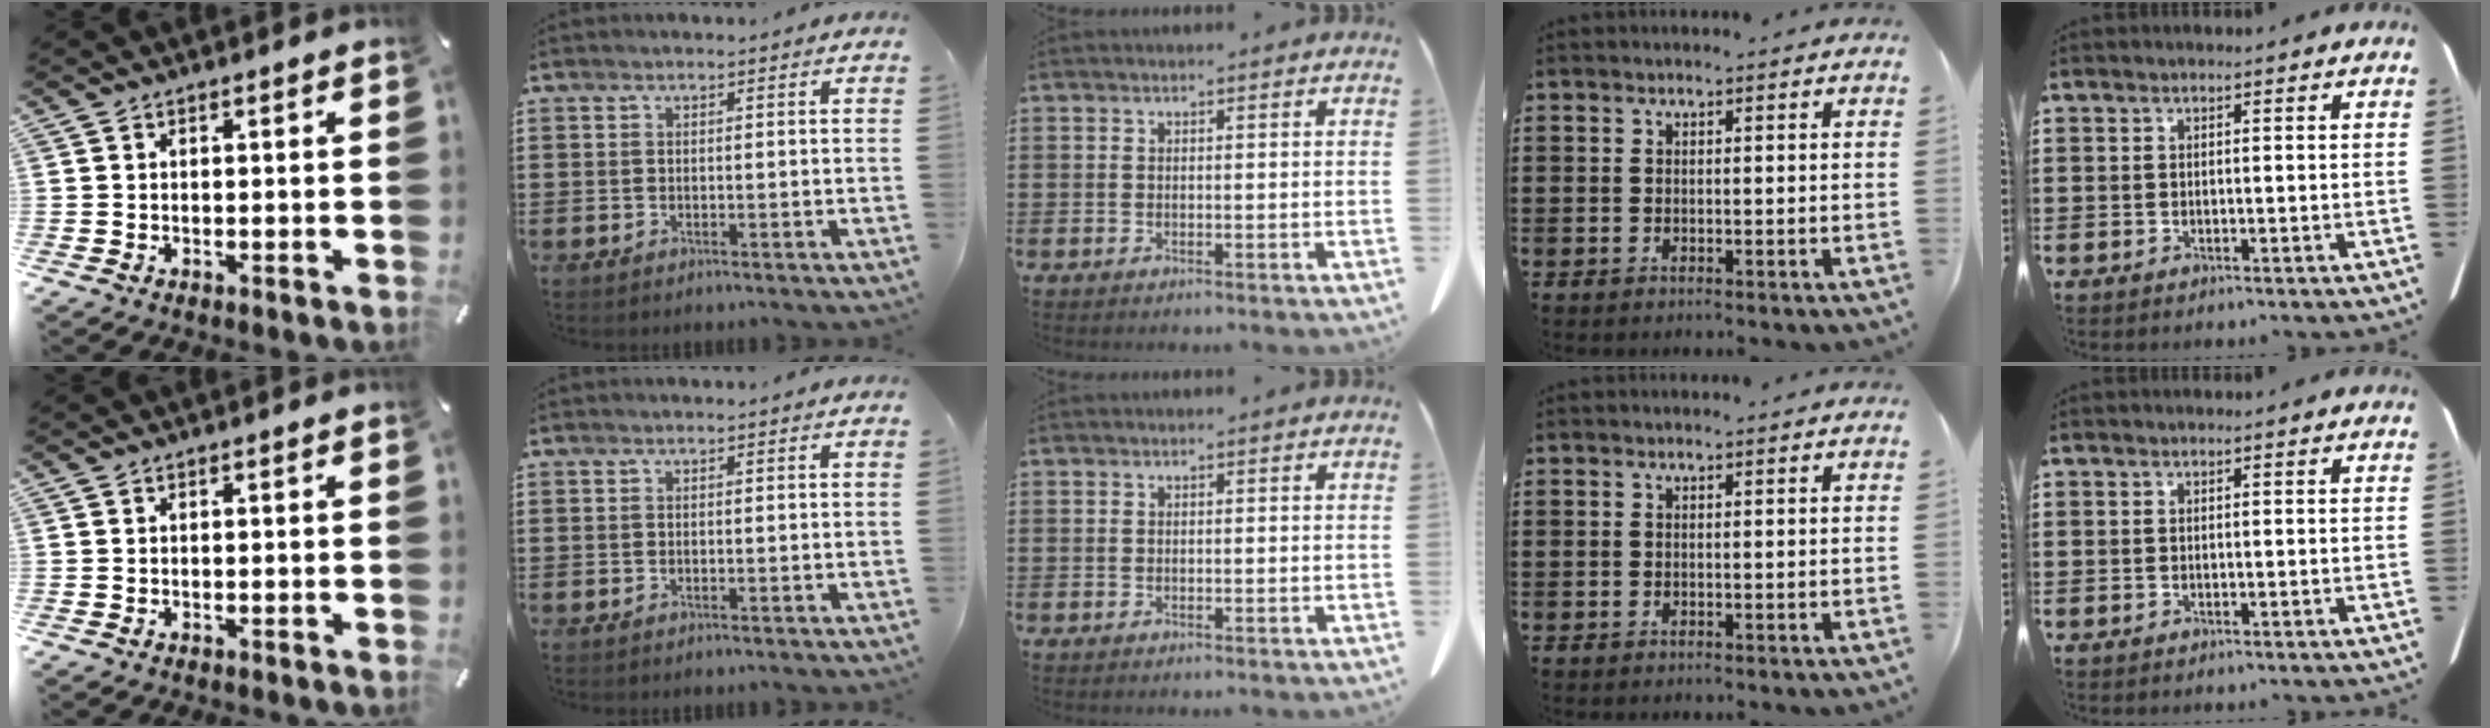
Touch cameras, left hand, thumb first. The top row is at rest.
{}